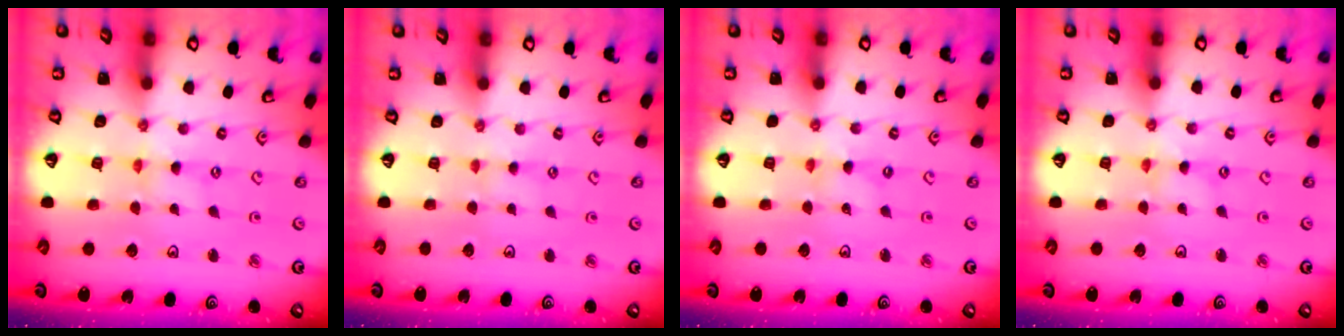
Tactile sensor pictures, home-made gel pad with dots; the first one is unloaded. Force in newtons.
{"total": 1.7, "press": 1.7, "slide": 0.3}
{"total": 0.0}
{"total": 1.1, "press": 1.1, "slide": 0.1}